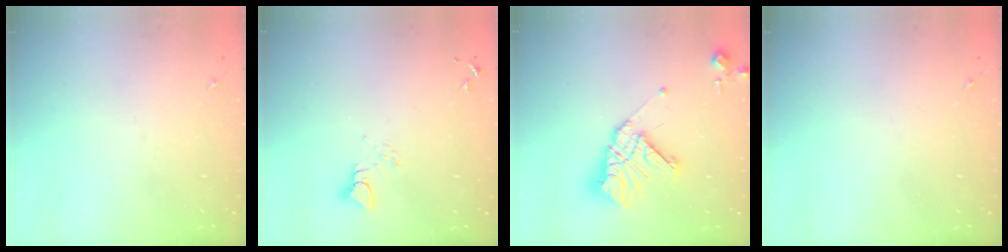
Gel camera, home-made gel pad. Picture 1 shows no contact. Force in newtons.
{"total": 4.0, "press": 4.0, "slide": 0.1}
{"total": 14.7, "press": 14.6, "slide": 1.4}
{"total": 0.0}